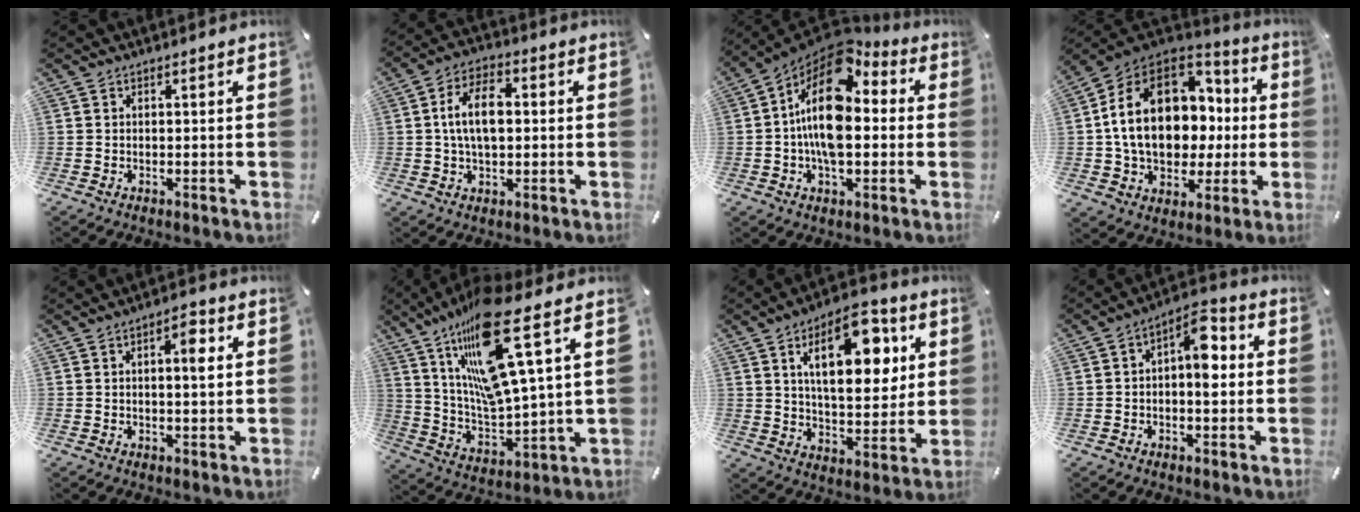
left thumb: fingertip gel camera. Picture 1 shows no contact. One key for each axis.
{"total": 10.5, "fx": 0.5, "fy": 6.2, "fz": 8.5, "tx": -0.159, "ty": 0.007, "tz": 0.007}
{"total": 17.6, "fx": 1.4, "fy": 10.0, "fz": 14.4, "tx": -0.279, "ty": -0.014, "tz": 0.018}
{"total": 20.4, "fx": 2.5, "fy": 15.1, "fz": 13.5, "tx": -0.250, "ty": -0.008, "tz": 0.049}
{"total": 4.6, "fx": 1.3, "fy": 1.7, "fz": 4.1, "tx": -0.052, "ty": -0.005, "tz": 0.012}
{"total": 22.1, "fx": 12.3, "fy": 4.4, "fz": 17.8, "tx": -0.351, "ty": -0.080, "tz": 0.191}
{"total": 18.2, "fx": 7.6, "fy": 9.3, "fz": 13.7, "tx": -0.199, "ty": -0.016, "tz": 0.121}
{"total": 8.4, "fx": 0.8, "fy": 4.8, "fz": 6.9, "tx": -0.087, "ty": -0.005, "tz": 0.009}